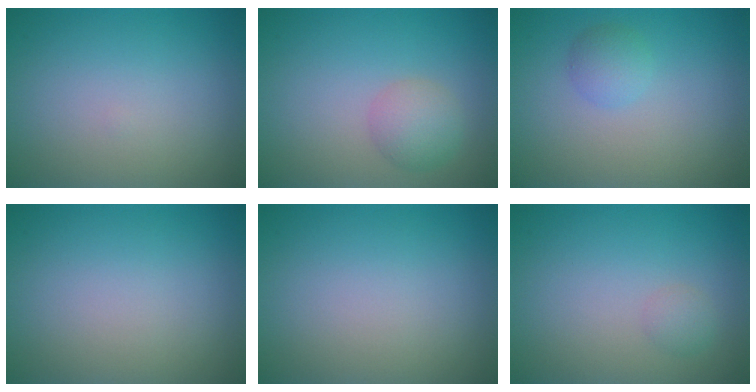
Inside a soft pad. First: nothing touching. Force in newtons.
{"total": 2.6, "press": 2.6, "slide": 0.1}
{"total": 1.7, "press": 1.7, "slide": 0.0}
{"total": 0.0}
{"total": 0.0}
{"total": 1.0, "press": 1.0, "slide": 0.0}